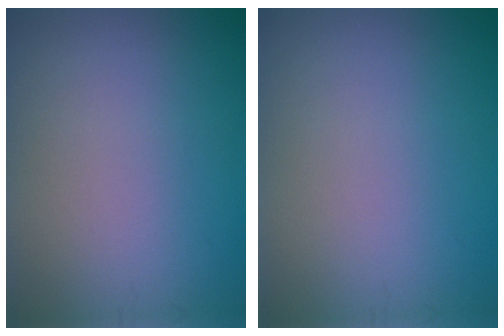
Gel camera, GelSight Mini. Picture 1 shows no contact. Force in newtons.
{"total": 0.0}